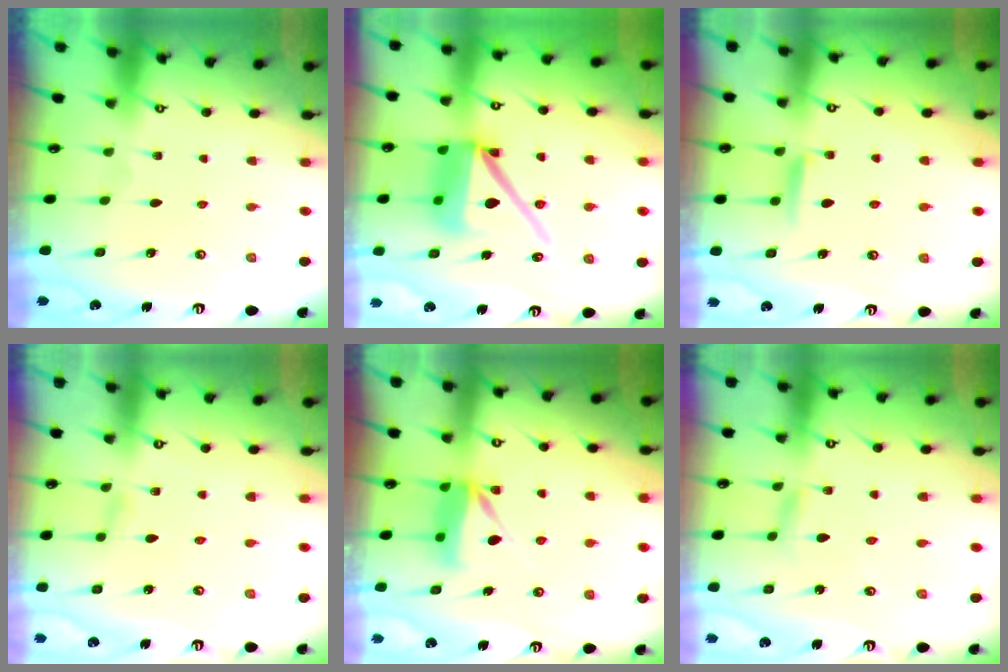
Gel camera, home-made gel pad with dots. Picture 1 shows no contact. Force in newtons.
{"total": 15.5, "press": 15.4, "slide": 1.8}
{"total": 5.4, "press": 5.3, "slide": 0.6}
{"total": 1.9, "press": 1.8, "slide": 0.3}
{"total": 7.5, "press": 7.5, "slide": 0.1}
{"total": 2.6, "press": 2.6, "slide": 0.2}